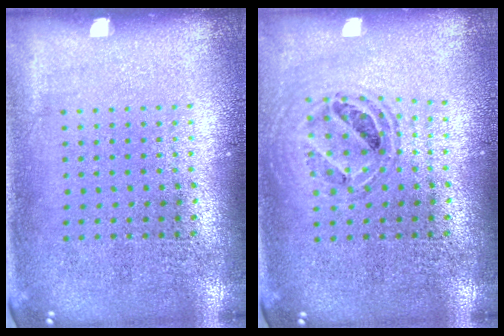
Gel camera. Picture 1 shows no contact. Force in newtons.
{"total": 0.8, "press": 0.8, "slide": 0.2}